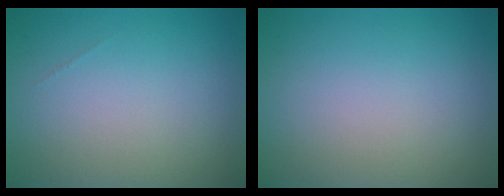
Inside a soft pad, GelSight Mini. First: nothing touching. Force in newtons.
{"total": 0.0}